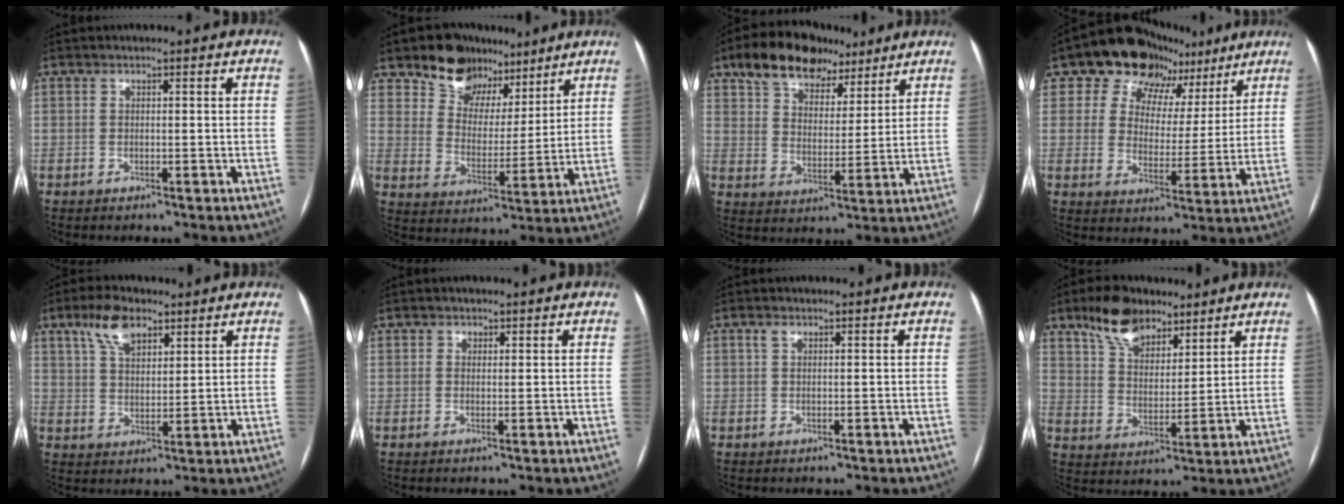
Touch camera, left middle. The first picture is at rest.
{"total": 10.5, "force": [7.6, 7.0, 2.2], "torque": [-0.030, 0.022, 0.130]}
{"total": 13.3, "force": [9.3, 7.3, 6.1], "torque": [-0.097, 0.036, 0.157]}
{"total": 13.9, "force": [9.1, 9.4, 4.8], "torque": [-0.061, 0.032, 0.126]}
{"total": 7.3, "force": [4.5, 3.4, 4.7], "torque": [-0.093, 0.017, 0.086]}
{"total": 1.0, "force": [0.5, 0.8, 0.1], "torque": [0.008, -0.002, 0.004]}
{"total": 1.0, "force": [0.6, 0.6, 0.7], "torque": [-0.017, 0.009, 0.012]}
{"total": 10.1, "force": [7.2, 5.2, 4.7], "torque": [-0.089, 0.020, 0.133]}